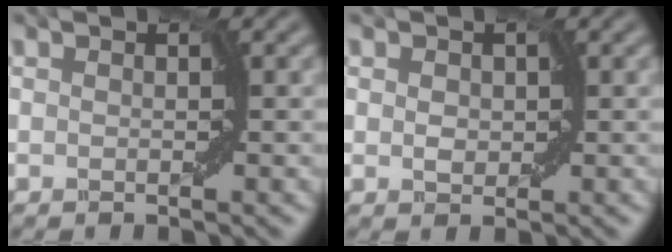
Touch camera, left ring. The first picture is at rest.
{"total": 1.0, "force": [0.1, 0.9, 0.3], "torque": [-0.005, -0.002, 0.001]}